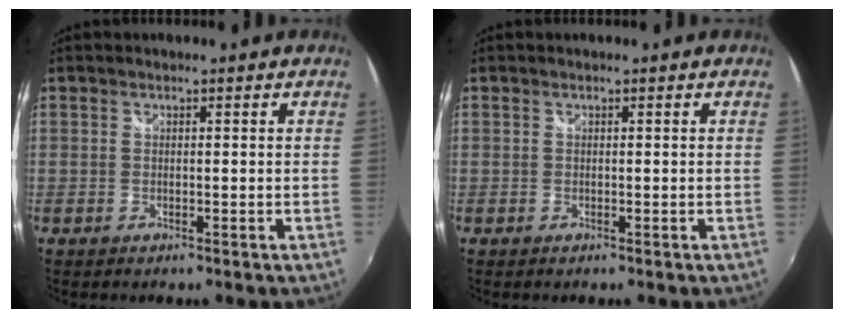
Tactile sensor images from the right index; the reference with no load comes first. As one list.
[{"total": 0.0}]